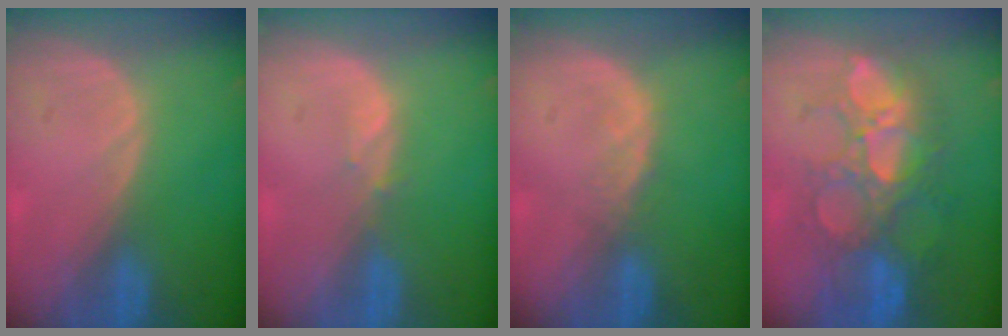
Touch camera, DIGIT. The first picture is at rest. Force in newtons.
{"total": 0.8, "press": 0.8, "slide": 0.3}
{"total": 1.4, "press": 1.4, "slide": 0.2}
{"total": 10.5, "press": 9.8, "slide": 4.0}